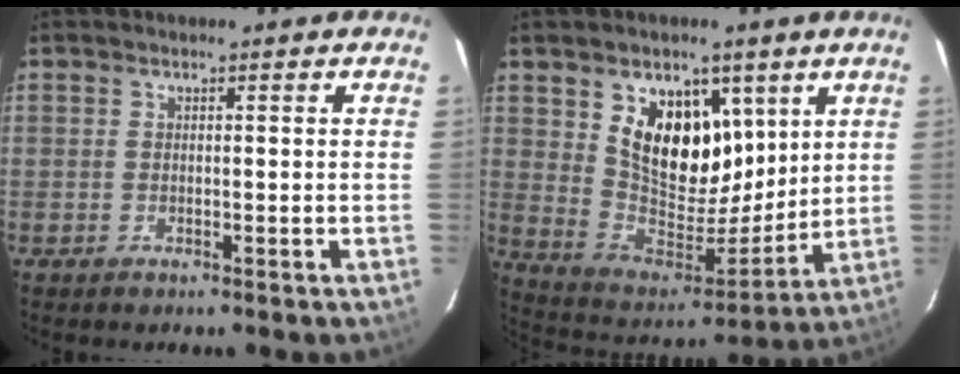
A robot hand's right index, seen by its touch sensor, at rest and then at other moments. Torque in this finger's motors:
{"motor_torque": [1.20, 0.94, 0.37, 0.15]}